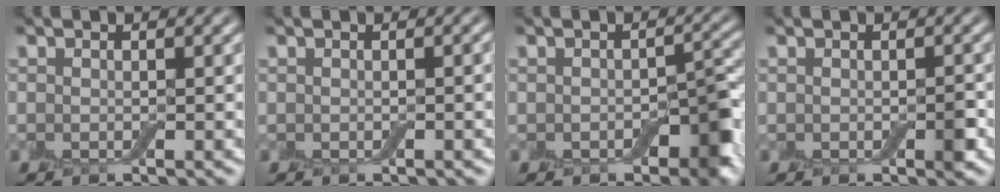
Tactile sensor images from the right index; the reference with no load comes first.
{"total": 0.6, "force": [-0.1, 0.1, 0.6], "torque": [-0.007, 0.000, -0.001]}
{"total": 3.6, "force": [-1.6, 2.1, 2.5], "torque": [-0.027, 0.000, -0.025]}
{"total": 1.0, "force": [-0.4, 0.6, 0.8], "torque": [-0.011, -0.002, -0.005]}